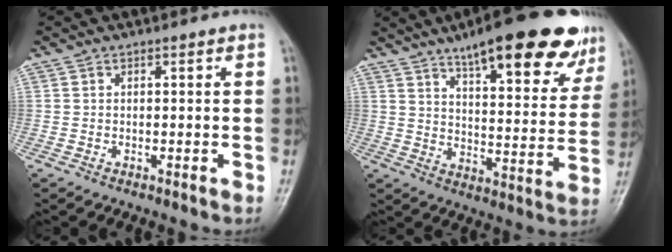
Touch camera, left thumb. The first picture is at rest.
{"total": 22.9, "force": [15.2, 6.6, 15.9], "torque": [-0.185, -0.043, 0.214]}